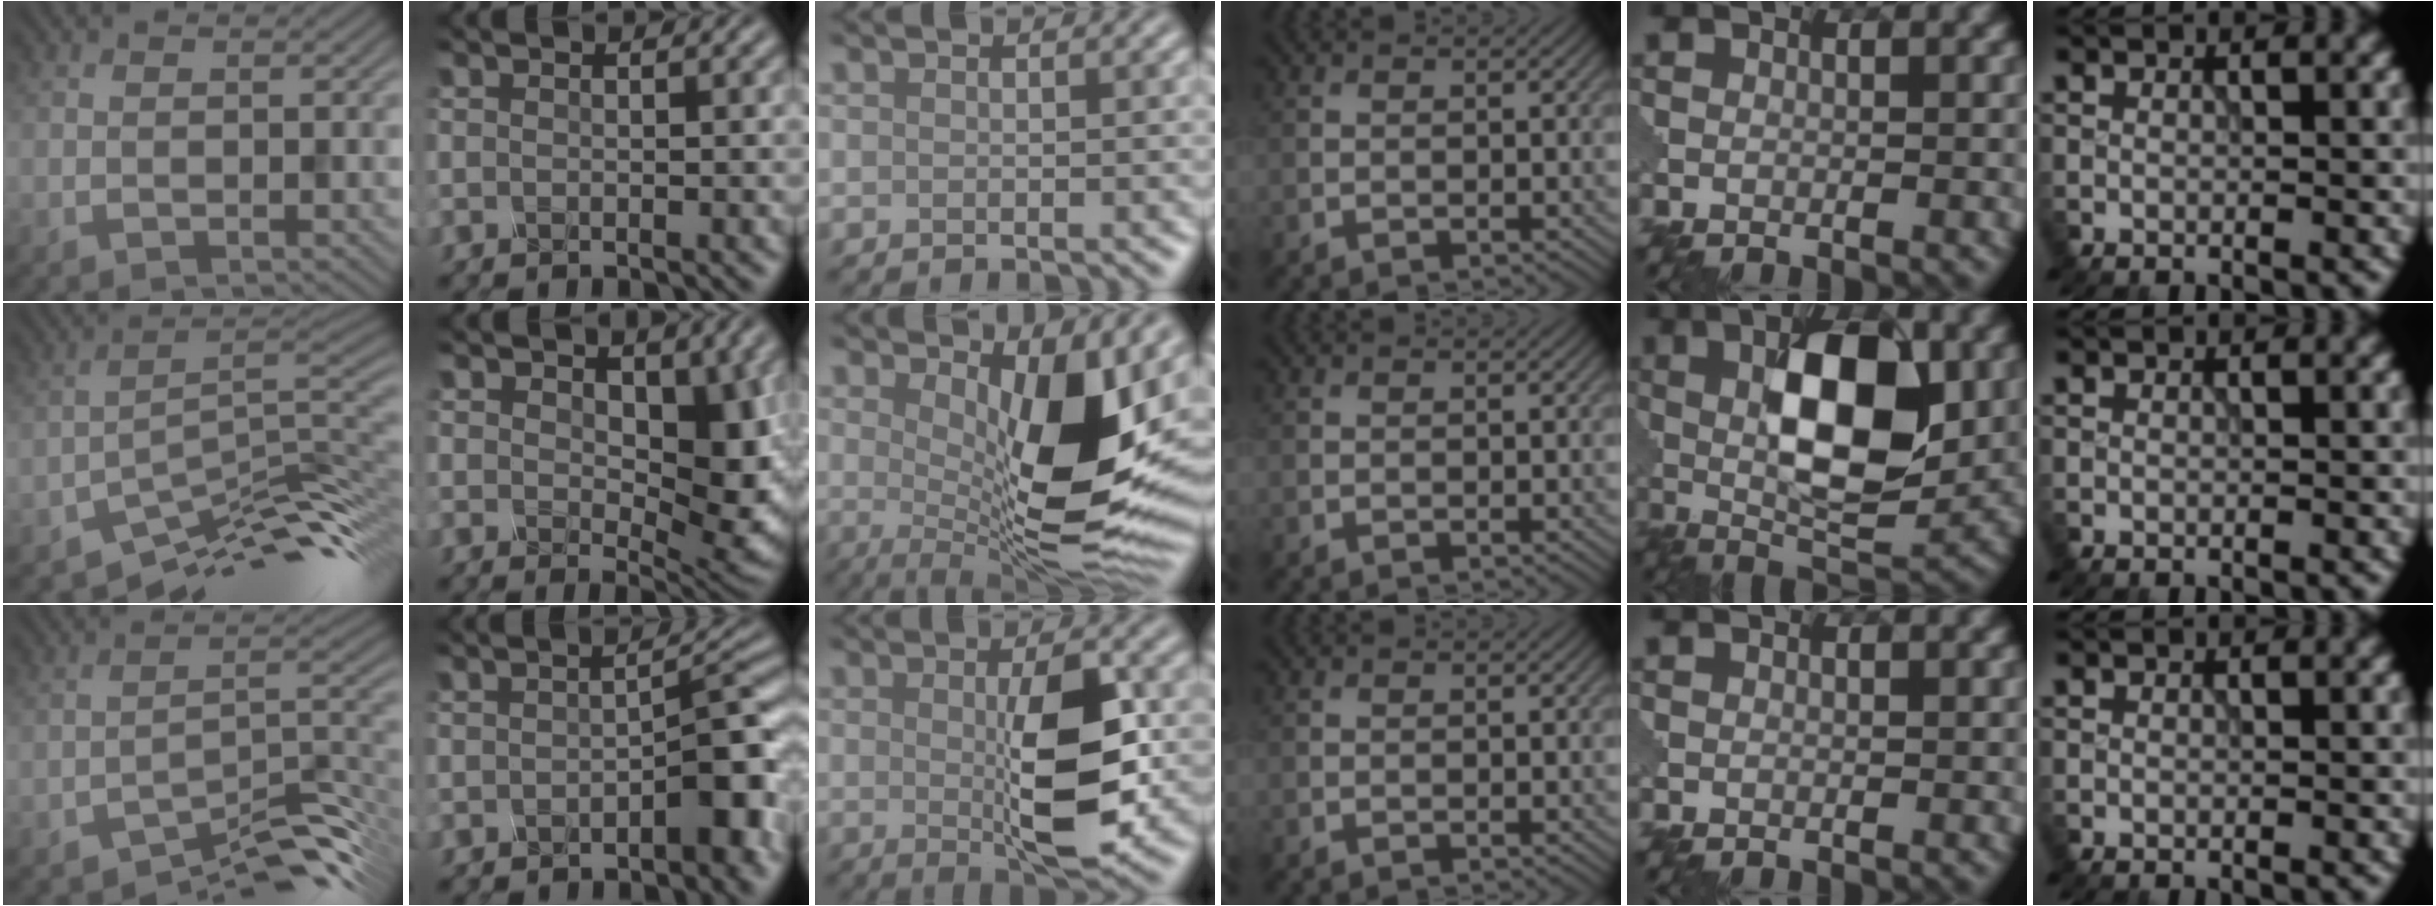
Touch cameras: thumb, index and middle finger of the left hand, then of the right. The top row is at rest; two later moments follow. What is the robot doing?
{"motion": "press", "object": "mechanical pencil"}